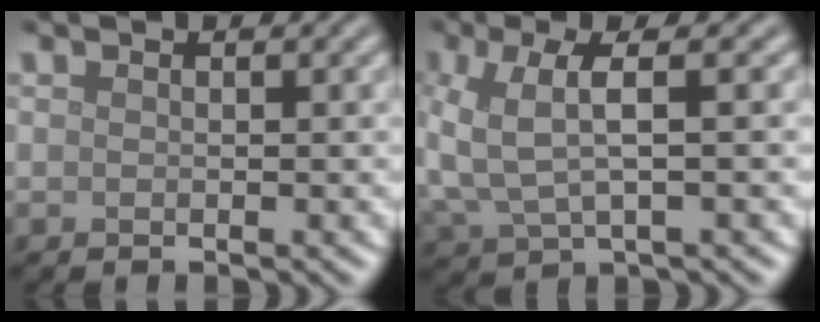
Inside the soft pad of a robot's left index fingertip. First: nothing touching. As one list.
[{"total": 5.1, "force": [0.6, 1.9, 4.7], "torque": [-0.122, 0.001, 0.014]}]